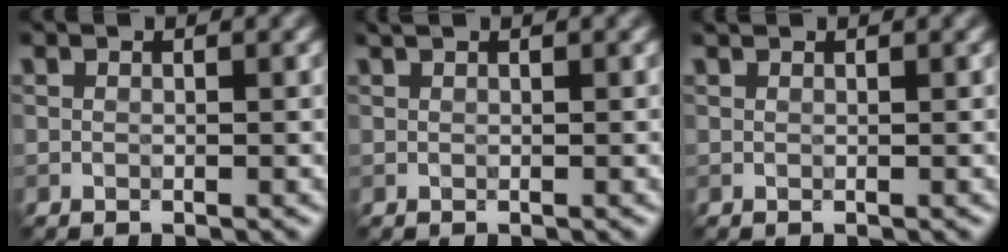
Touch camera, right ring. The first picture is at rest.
{"total": 1.8, "force": [1.3, 0.8, 1.0], "torque": [0.001, 0.005, -0.001]}
{"total": 0.7, "force": [0.7, 0.2, 0.2], "torque": [-0.003, 0.000, 0.007]}